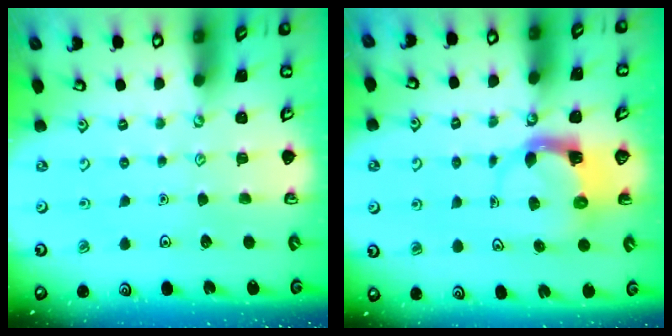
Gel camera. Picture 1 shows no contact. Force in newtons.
{"total": 4.8, "press": 4.7, "slide": 1.0}